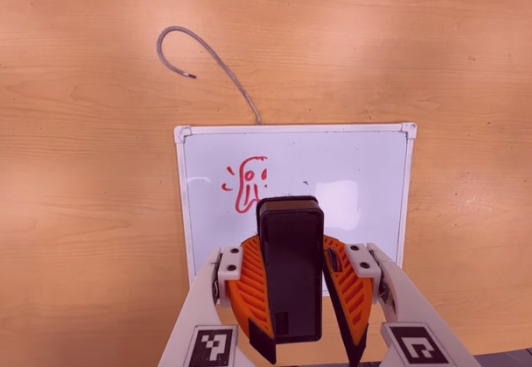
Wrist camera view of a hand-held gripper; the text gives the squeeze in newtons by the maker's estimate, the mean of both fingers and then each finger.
{"total": 9.9, "left": 9.8, "right": 10.1}